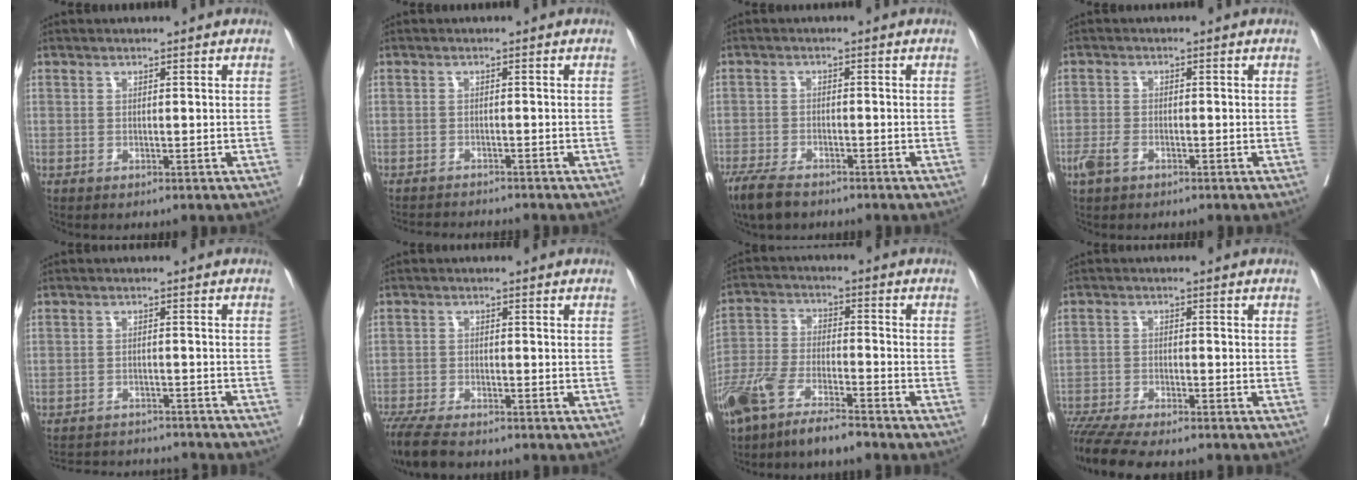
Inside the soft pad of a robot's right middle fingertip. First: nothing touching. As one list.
[{"total": 5.4, "force": [-5.3, -0.1, 1.1], "torque": [-0.006, -0.011, -0.080]}, {"total": 6.1, "force": [-4.8, 1.9, 3.1], "torque": [-0.059, -0.012, -0.083]}, {"total": 2.9, "force": [-1.6, 1.5, 1.9], "torque": [-0.044, -0.001, -0.031]}, {"total": 12.9, "force": [-12.3, 2.1, 3.4], "torque": [-0.059, 0.002, -0.156]}, {"total": 8.4, "force": [-7.1, 1.4, 4.3], "torque": [-0.076, -0.023, -0.124]}, {"total": 9.7, "force": [-7.6, 1.9, 5.8], "torque": [-0.120, -0.012, -0.149]}, {"total": 12.2, "force": [-10.7, 1.2, 5.7], "torque": [-0.086, -0.016, -0.167]}]